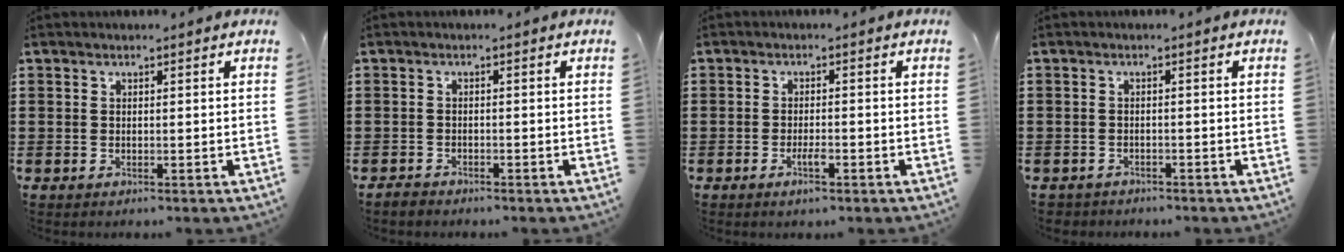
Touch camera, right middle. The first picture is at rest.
{"total": 1.0, "force": [-1.0, 0.3, 0.0], "torque": [-0.004, 0.002, -0.021]}
{"total": 2.7, "force": [-1.3, 0.6, 2.3], "torque": [-0.048, -0.003, -0.026]}
{"total": 1.4, "force": [-1.4, 0.3, -0.2], "torque": [-0.002, 0.000, -0.031]}